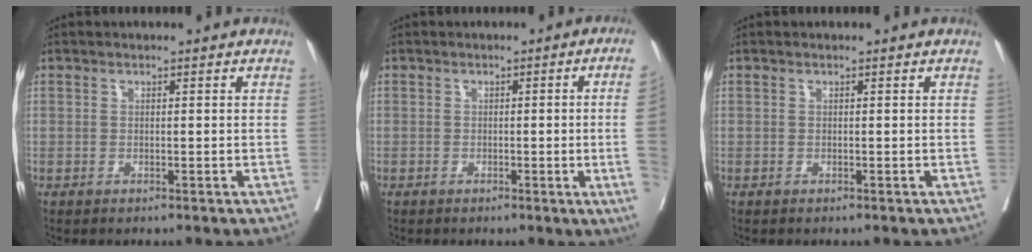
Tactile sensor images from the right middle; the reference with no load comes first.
{"total": 8.1, "force": [-1.1, -2.4, 7.7], "torque": [-0.084, -0.018, -0.013]}
{"total": 0.0}